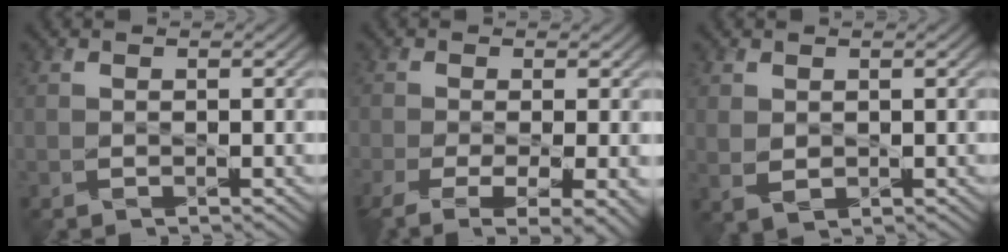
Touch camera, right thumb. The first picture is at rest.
{"total": 8.8, "force": [-4.3, 2.9, 7.1], "torque": [-0.139, -0.025, -0.065]}
{"total": 1.9, "force": [0.7, 1.3, 1.2], "torque": [-0.031, -0.005, 0.019]}